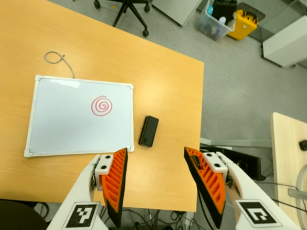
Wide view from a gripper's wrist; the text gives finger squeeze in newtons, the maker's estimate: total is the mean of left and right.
{"total": 0.0}